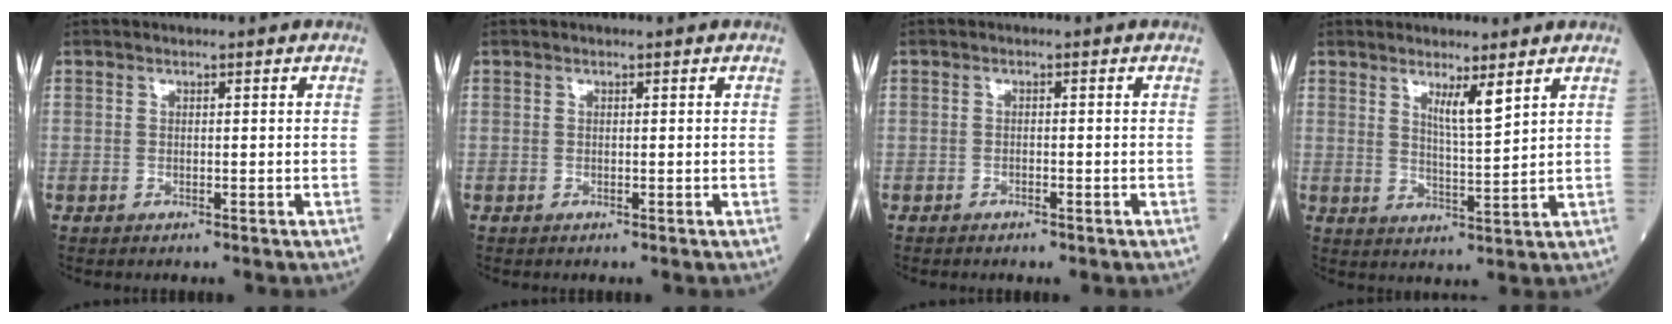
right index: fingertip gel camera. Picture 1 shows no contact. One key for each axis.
{"total": 0.0}
{"total": 1.2, "fx": -0.9, "fy": 0.3, "fz": 0.7, "tx": -0.014, "ty": -0.001, "tz": -0.011}
{"total": 4.1, "fx": 2.6, "fy": -0.2, "fz": 3.1, "tx": -0.055, "ty": -0.016, "tz": 0.048}